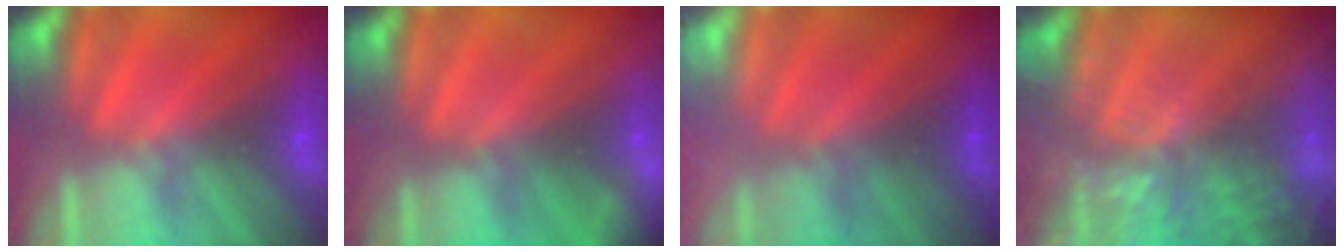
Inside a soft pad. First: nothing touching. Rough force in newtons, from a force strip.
{"total": 4.4}
{"total": 2.9}
{"total": 8.9}